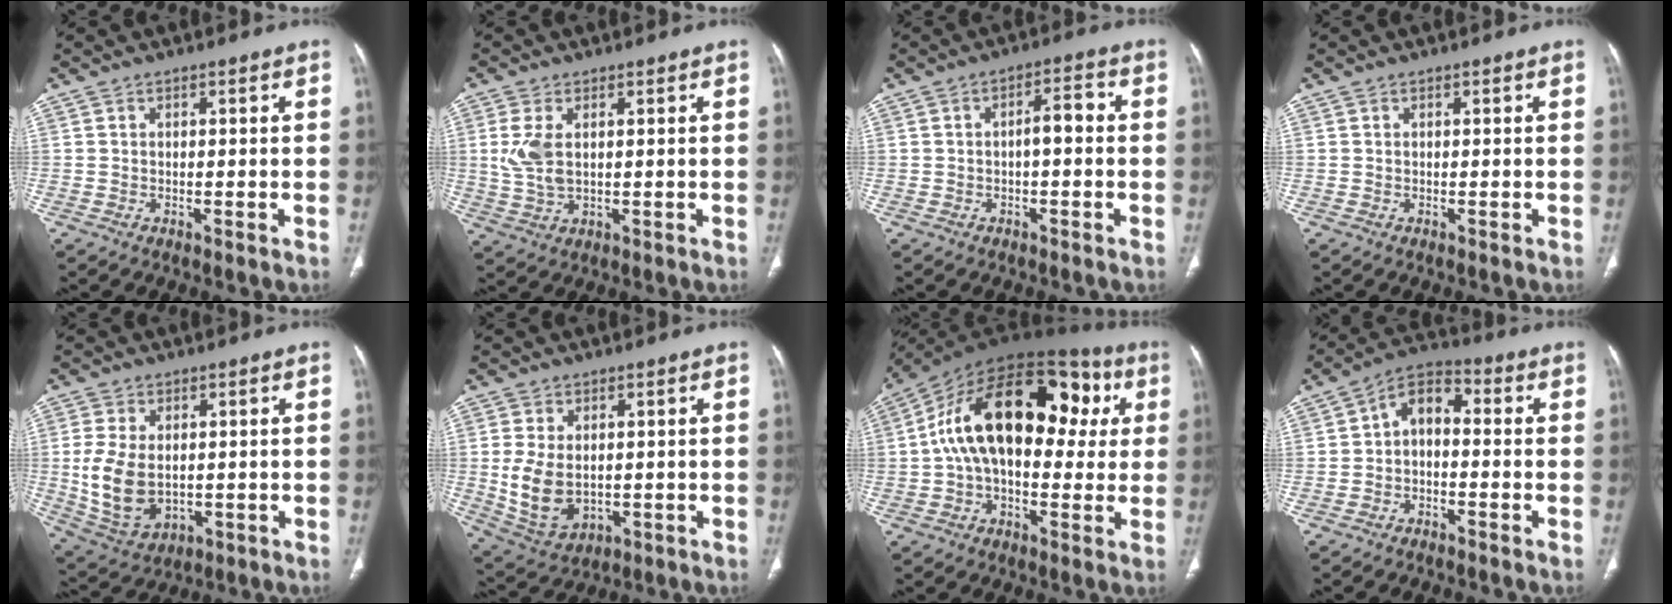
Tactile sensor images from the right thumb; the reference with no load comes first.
{"total": 6.1, "force": [1.2, 3.3, 5.0], "torque": [-0.119, -0.004, 0.029]}
{"total": 4.0, "force": [-0.4, 1.6, 3.6], "torque": [-0.051, 0.019, -0.011]}
{"total": 0.0}
{"total": 11.4, "force": [0.0, 7.5, 8.6], "torque": [-0.169, -0.011, 0.019]}
{"total": 9.8, "force": [0.0, 6.5, 7.3], "torque": [-0.137, -0.012, 0.019]}
{"total": 24.5, "force": [4.3, 13.9, 19.6], "torque": [-0.298, 0.057, 0.055]}
{"total": 7.0, "force": [-0.8, 4.4, 5.4], "torque": [-0.077, 0.034, -0.029]}